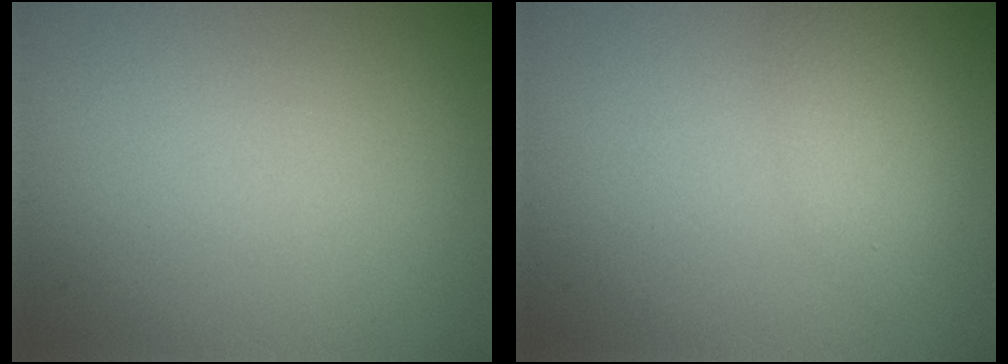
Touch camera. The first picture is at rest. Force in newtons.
{"total": 2.3, "press": 2.3, "slide": 0.1}